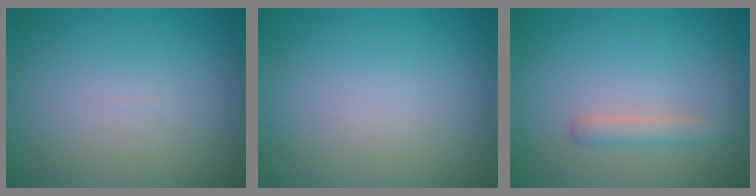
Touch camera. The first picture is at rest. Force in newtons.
{"total": 0.0}
{"total": 1.8, "press": 1.8, "slide": 0.1}